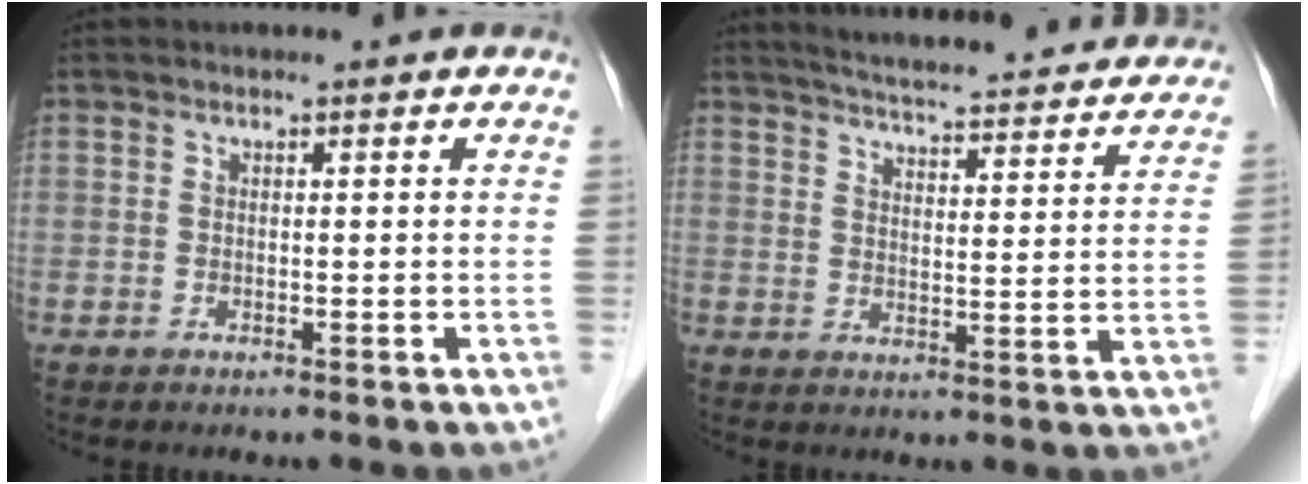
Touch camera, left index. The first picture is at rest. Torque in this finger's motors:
{"motor_torque": [-0.04, -0.45, 0.19, 0.09]}